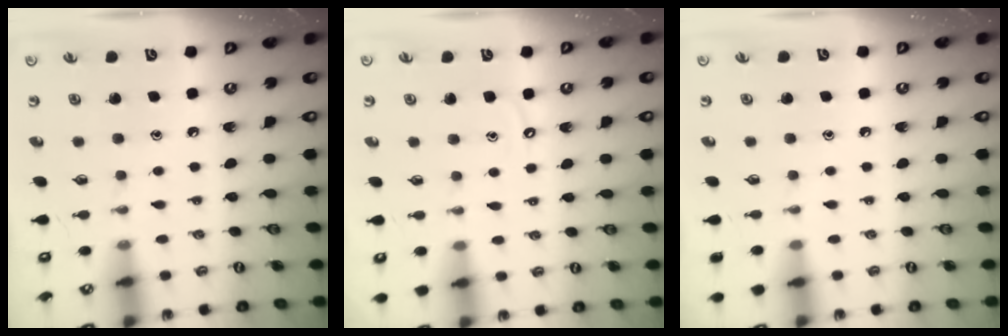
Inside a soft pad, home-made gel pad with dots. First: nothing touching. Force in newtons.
{"total": 4.1, "press": 4.0, "slide": 0.6}
{"total": 0.0}